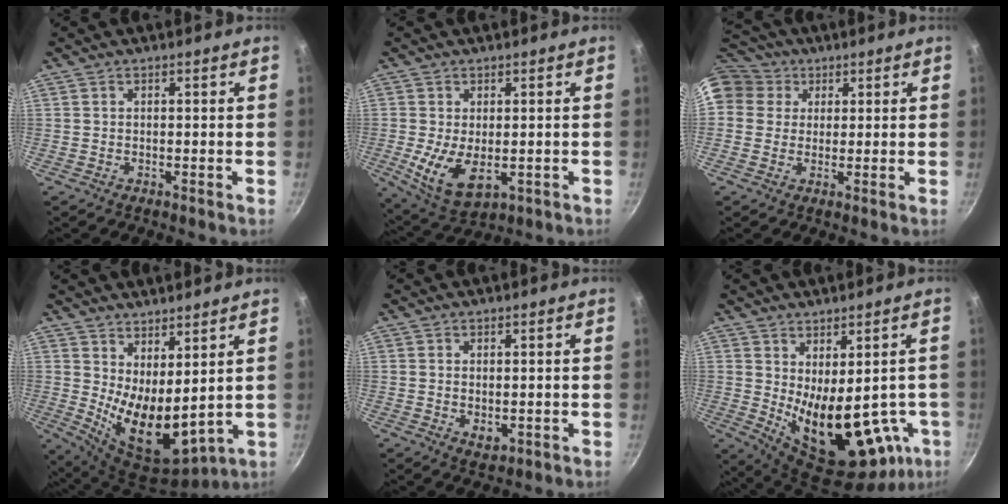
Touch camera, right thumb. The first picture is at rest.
{"total": 9.3, "force": [-1.1, 5.2, 7.6], "torque": [-0.136, -0.024, -0.005]}
{"total": 14.4, "force": [5.2, 12.1, 5.8], "torque": [-0.119, 0.030, 0.087]}
{"total": 12.2, "force": [4.1, 5.6, 10.0], "torque": [-0.149, -0.054, 0.084]}
{"total": 2.8, "force": [0.0, 1.8, 2.1], "torque": [-0.032, -0.008, 0.002]}
{"total": 19.2, "force": [-2.2, 10.1, 16.2], "torque": [-0.200, -0.039, 0.003]}